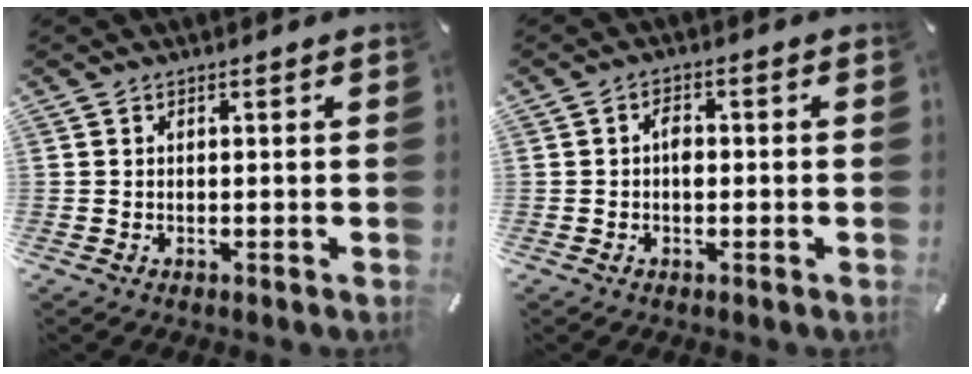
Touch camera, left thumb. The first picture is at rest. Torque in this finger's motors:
{"motor_torque": [0.48, 1.16, 0.25, -0.26, 0.20]}